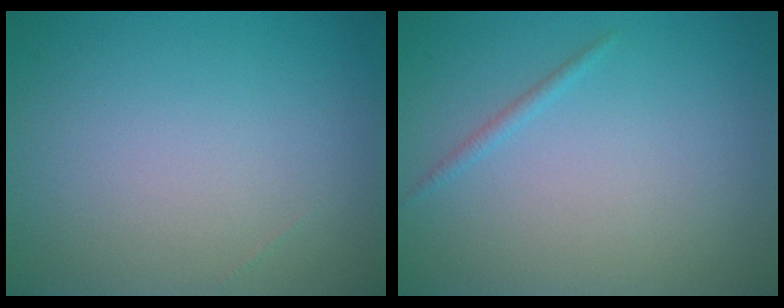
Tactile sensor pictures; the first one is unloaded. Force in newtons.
{"total": 0.7, "press": 0.7, "slide": 0.1}